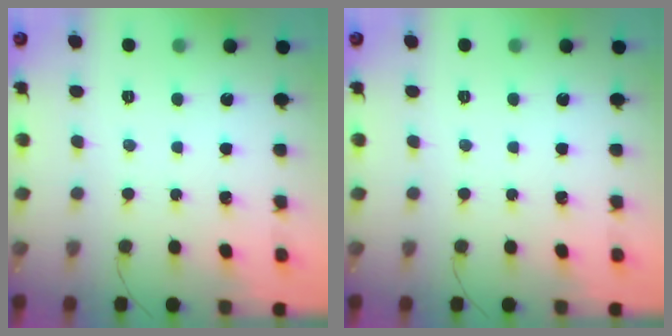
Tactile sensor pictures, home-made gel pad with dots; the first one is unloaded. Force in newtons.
{"total": 0.0}